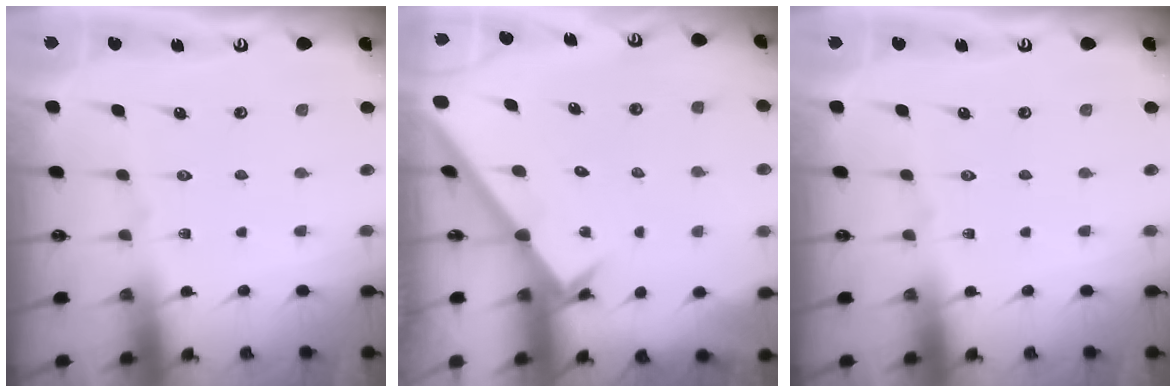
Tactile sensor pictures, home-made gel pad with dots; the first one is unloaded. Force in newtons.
{"total": 2.1, "press": 2.1, "slide": 0.2}
{"total": 0.0}